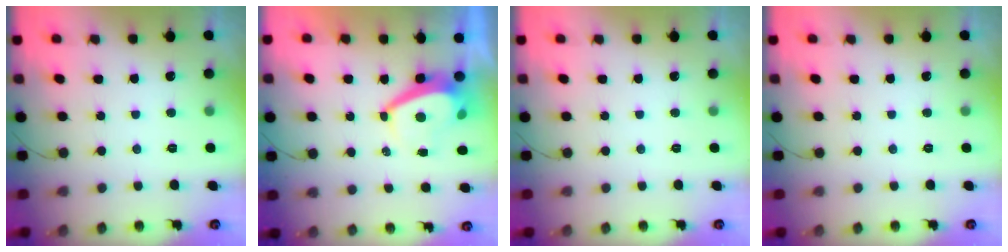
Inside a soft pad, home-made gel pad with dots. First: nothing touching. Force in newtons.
{"total": 4.3, "press": 4.3, "slide": 0.7}
{"total": 0.0}
{"total": 0.0}